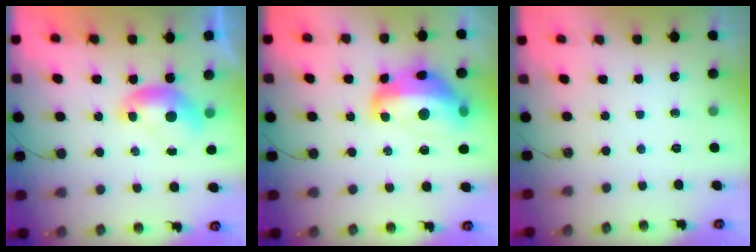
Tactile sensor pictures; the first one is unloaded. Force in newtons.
{"total": 11.2, "press": 11.0, "slide": 1.8}
{"total": 0.0}